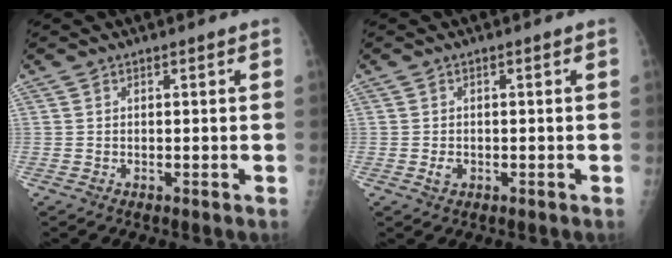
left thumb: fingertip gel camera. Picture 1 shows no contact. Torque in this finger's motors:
{"motor_torque": [-0.06, 0.02, 0.03, 0.00, 0.00]}